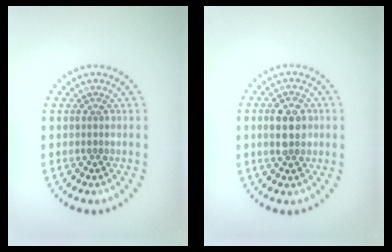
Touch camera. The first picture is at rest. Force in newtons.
{"total": 3.6, "press": 3.6, "slide": 0.2}